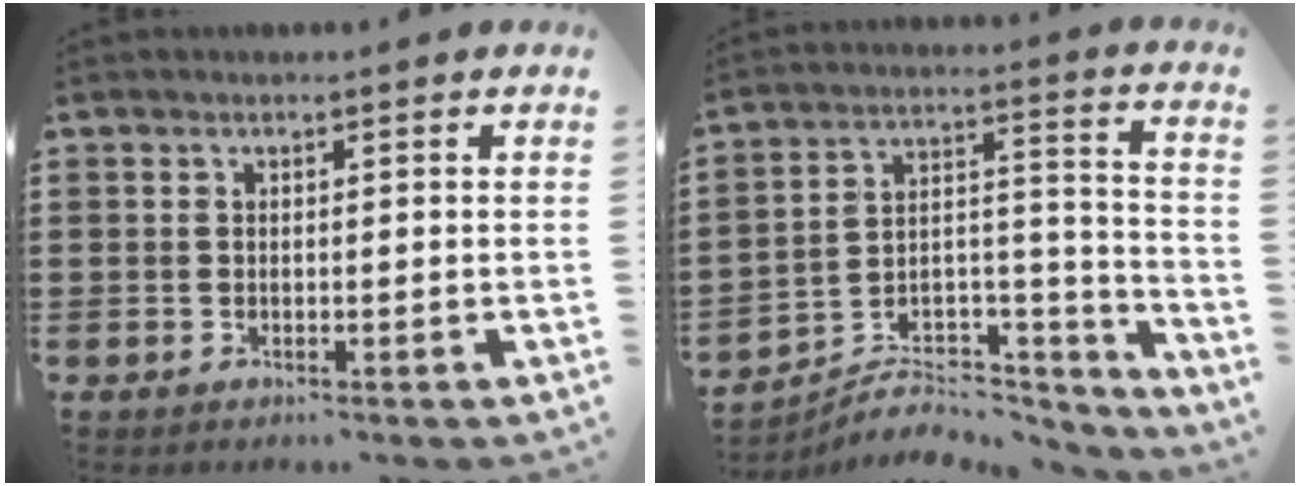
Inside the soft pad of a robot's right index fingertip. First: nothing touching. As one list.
[{"total": 5.5, "force": [-4.7, 2.5, 1.1], "torque": [-0.016, 0.005, -0.090]}]